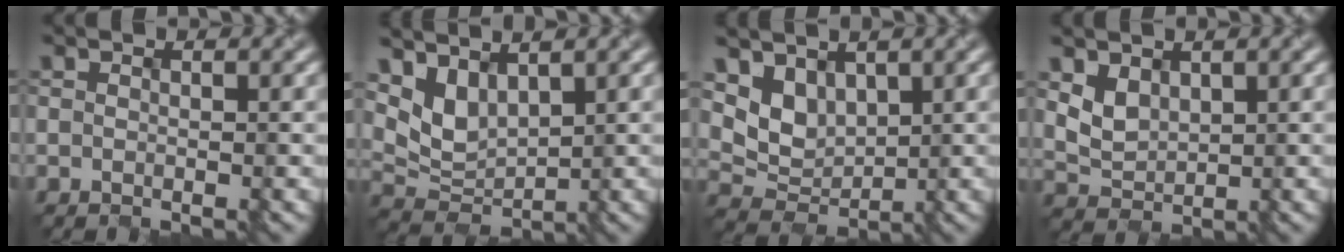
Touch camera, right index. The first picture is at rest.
{"total": 3.8, "force": [2.2, 2.1, 2.2], "torque": [-0.051, -0.008, 0.044]}
{"total": 4.1, "force": [1.9, 2.8, 2.2], "torque": [-0.048, -0.005, 0.035]}
{"total": 2.4, "force": [1.2, 1.7, 1.2], "torque": [-0.029, -0.003, 0.026]}